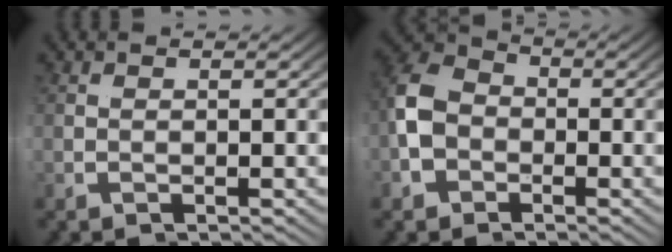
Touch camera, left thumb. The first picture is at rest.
{"total": 6.8, "force": [0.7, 5.0, 4.6], "torque": [-0.102, 0.007, 0.004]}